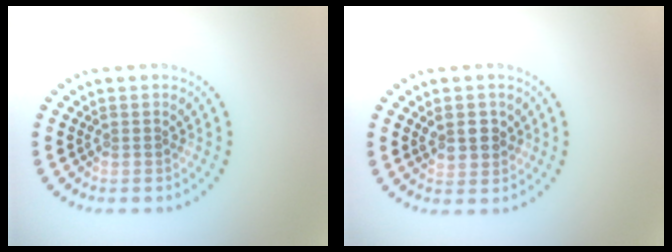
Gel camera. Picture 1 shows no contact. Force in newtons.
{"total": 2.2, "press": 2.1, "slide": 0.5}